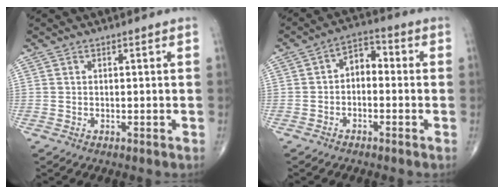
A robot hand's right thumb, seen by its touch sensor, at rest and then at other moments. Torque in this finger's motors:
{"motor_torque": [0.18, -0.17, 0.49, -0.05, 0.08]}